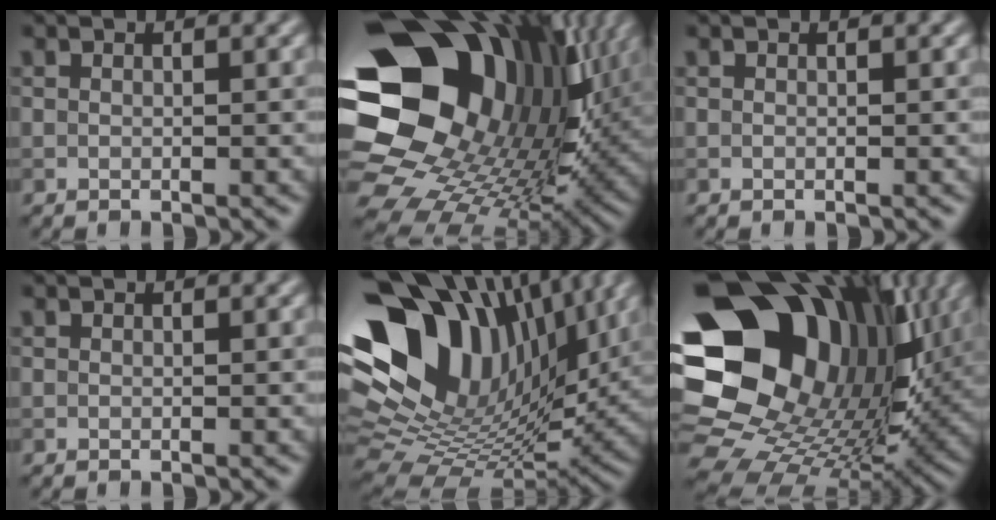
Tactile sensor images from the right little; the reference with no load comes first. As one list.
[{"total": 21.9, "force": [5.0, 17.1, 12.8], "torque": [-0.277, -0.026, 0.091]}, {"total": 0.0}, {"total": 0.0}, {"total": 17.0, "force": [6.8, 10.9, 11.2], "torque": [-0.216, 0.024, 0.127]}, {"total": 19.9, "force": [5.2, 15.3, 11.5], "torque": [-0.228, -0.018, 0.104]}]